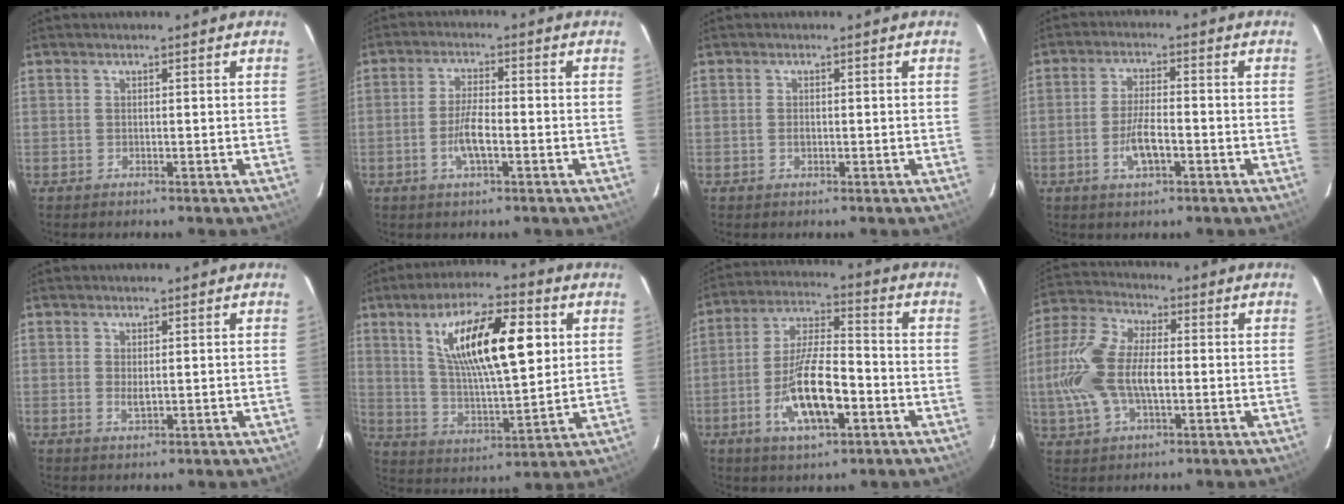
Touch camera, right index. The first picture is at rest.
{"total": 5.4, "force": [-1.9, 1.6, 4.8], "torque": [-0.096, -0.001, -0.037]}
{"total": 1.0, "force": [-0.2, 0.8, 0.6], "torque": [-0.010, 0.000, -0.004]}
{"total": 6.1, "force": [-2.4, 1.9, 5.2], "torque": [-0.104, -0.003, -0.042]}
{"total": 1.8, "force": [0.1, 0.8, 1.6], "torque": [-0.030, -0.004, 0.003]}
{"total": 17.9, "force": [5.8, 5.5, 16.0], "torque": [-0.278, 0.012, 0.108]}
{"total": 13.7, "force": [-5.0, 4.5, 12.0], "torque": [-0.241, -0.006, -0.086]}
{"total": 14.3, "force": [-1.3, 7.3, 12.3], "torque": [-0.272, 0.012, -0.026]}